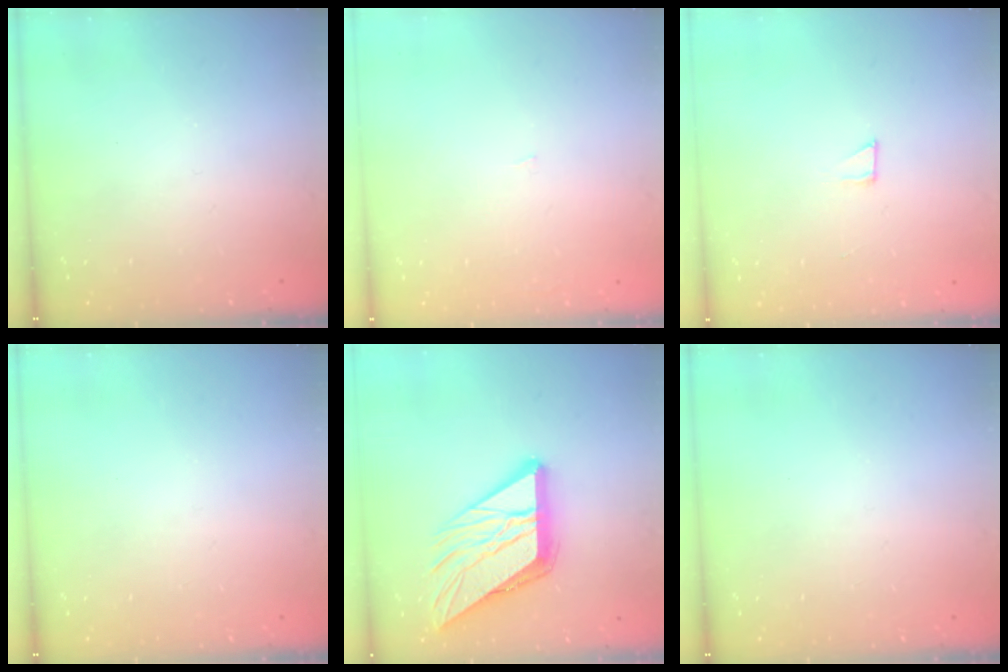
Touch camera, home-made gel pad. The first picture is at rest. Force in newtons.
{"total": 0.9, "press": 0.9, "slide": 0.0}
{"total": 2.6, "press": 2.6, "slide": 0.1}
{"total": 0.0}
{"total": 17.6, "press": 17.4, "slide": 2.1}
{"total": 0.0}